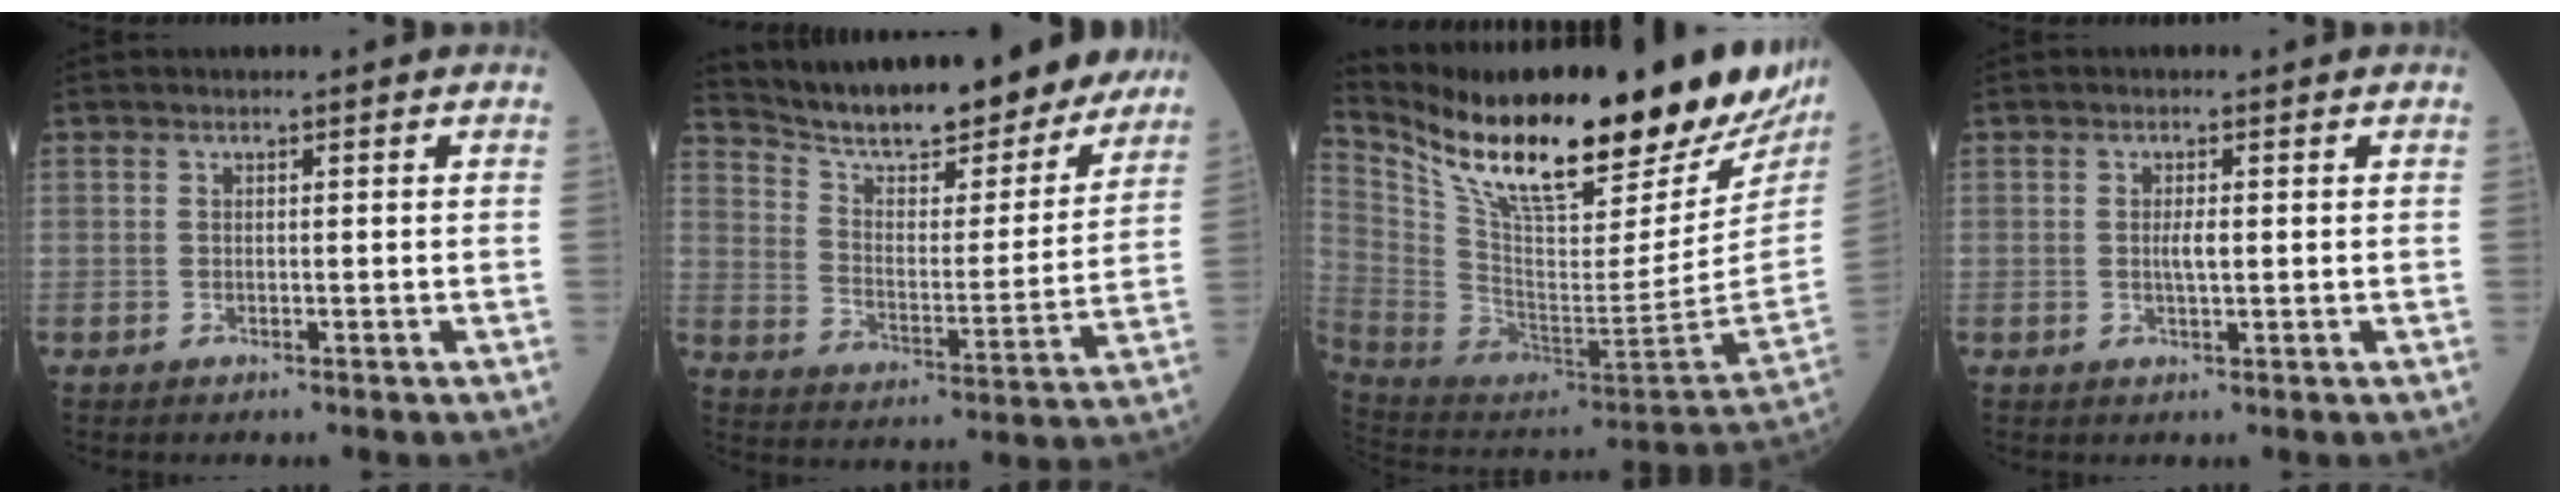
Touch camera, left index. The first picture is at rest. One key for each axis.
{"total": 21.4, "fx": 19.4, "fy": 3.7, "fz": 8.2, "tx": -0.127, "ty": -0.019, "tz": 0.279}
{"total": 33.8, "fx": 25.4, "fy": 7.2, "fz": 21.0, "tx": -0.362, "ty": -0.050, "tz": 0.379}
{"total": 1.8, "fx": 0.1, "fy": 0.3, "fz": 1.8, "tx": -0.038, "ty": 0.000, "tz": 0.003}